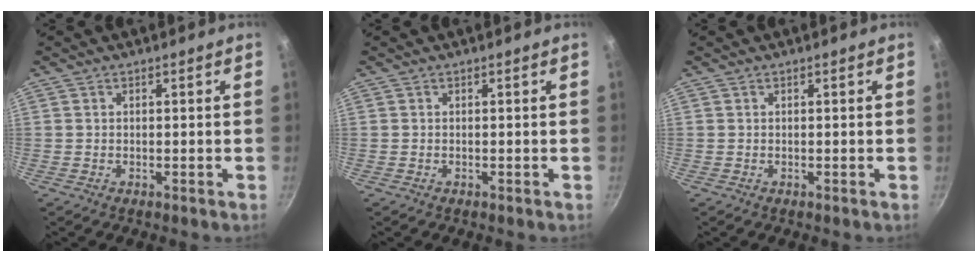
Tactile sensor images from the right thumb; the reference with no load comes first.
{"total": 0.0}
{"total": 0.0}